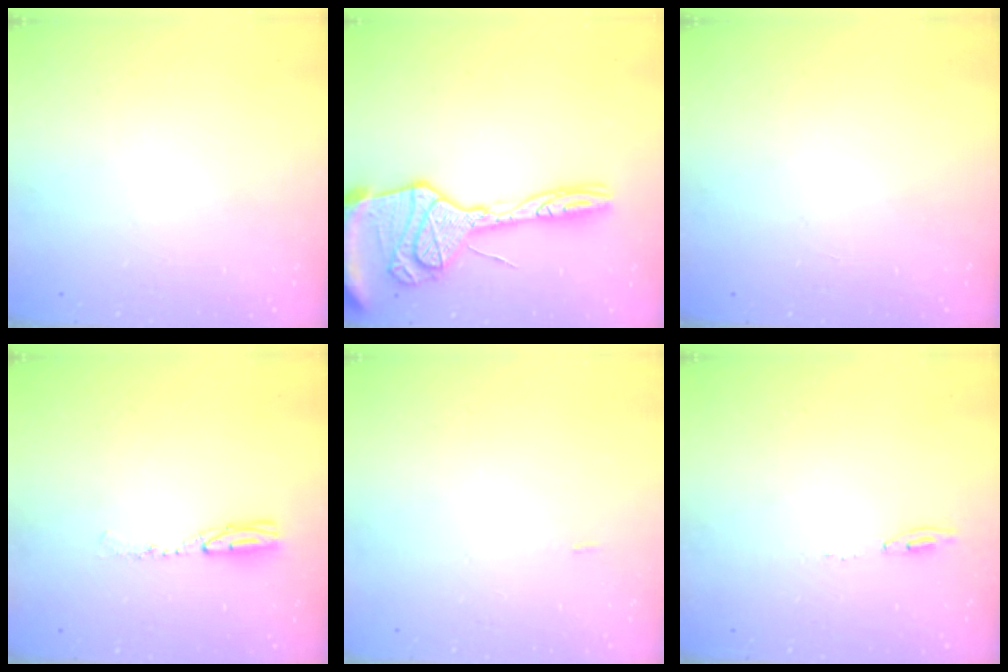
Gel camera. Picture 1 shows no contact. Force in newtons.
{"total": 22.2, "press": 22.1, "slide": 2.0}
{"total": 0.9, "press": 0.0, "slide": 0.9}
{"total": 6.3, "press": 6.0, "slide": 1.7}
{"total": 12.5, "press": 4.6, "slide": 11.7}
{"total": 5.2, "press": 5.2, "slide": 0.5}